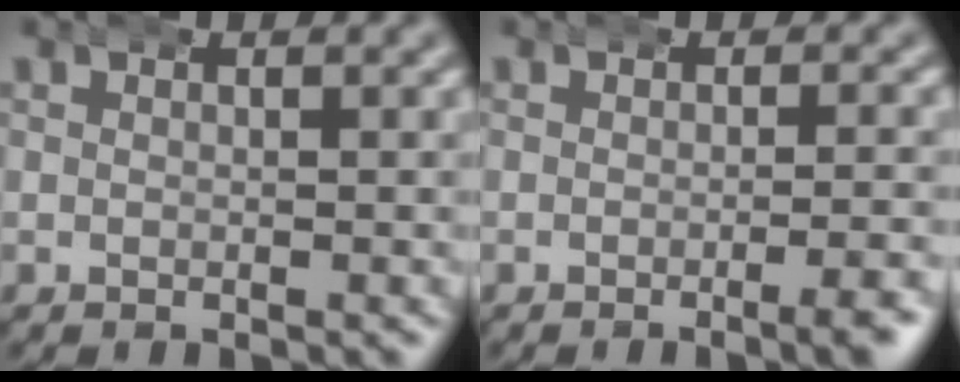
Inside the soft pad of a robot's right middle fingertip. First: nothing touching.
{"total": 2.0, "force": [-1.2, -0.3, 1.6], "torque": [-0.023, 0.005, -0.022]}